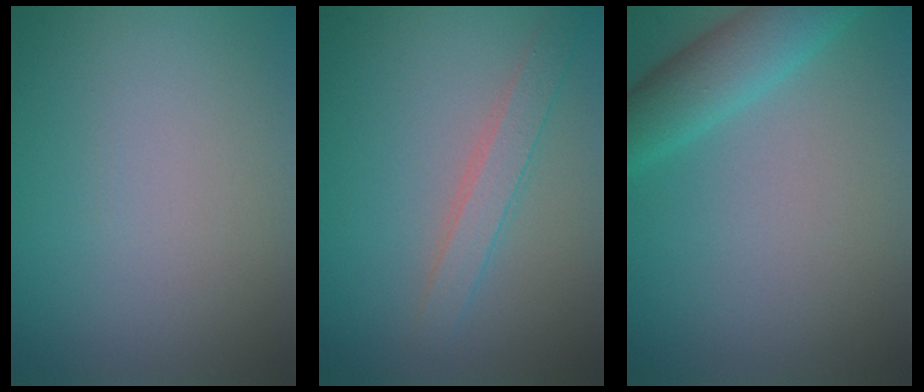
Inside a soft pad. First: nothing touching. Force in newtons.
{"total": 2.3, "press": 2.3, "slide": 0.1}
{"total": 4.2, "press": 4.2, "slide": 0.1}